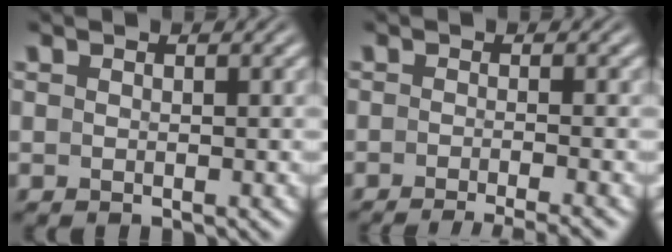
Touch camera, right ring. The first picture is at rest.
{"total": 7.3, "force": [-6.8, 1.4, 2.4], "torque": [-0.022, -0.009, -0.102]}